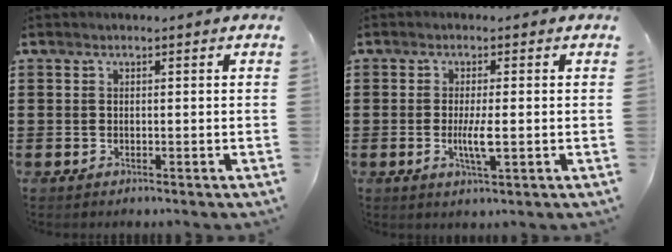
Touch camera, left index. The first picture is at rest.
{"total": 4.1, "force": [-0.4, 0.5, 4.0], "torque": [-0.076, -0.005, -0.011]}